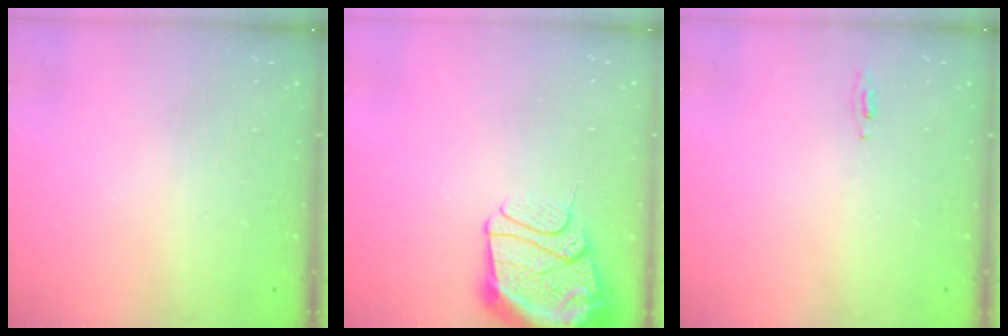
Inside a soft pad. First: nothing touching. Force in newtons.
{"total": 14.8, "press": 14.7, "slide": 1.7}
{"total": 3.8, "press": 2.8, "slide": 2.6}